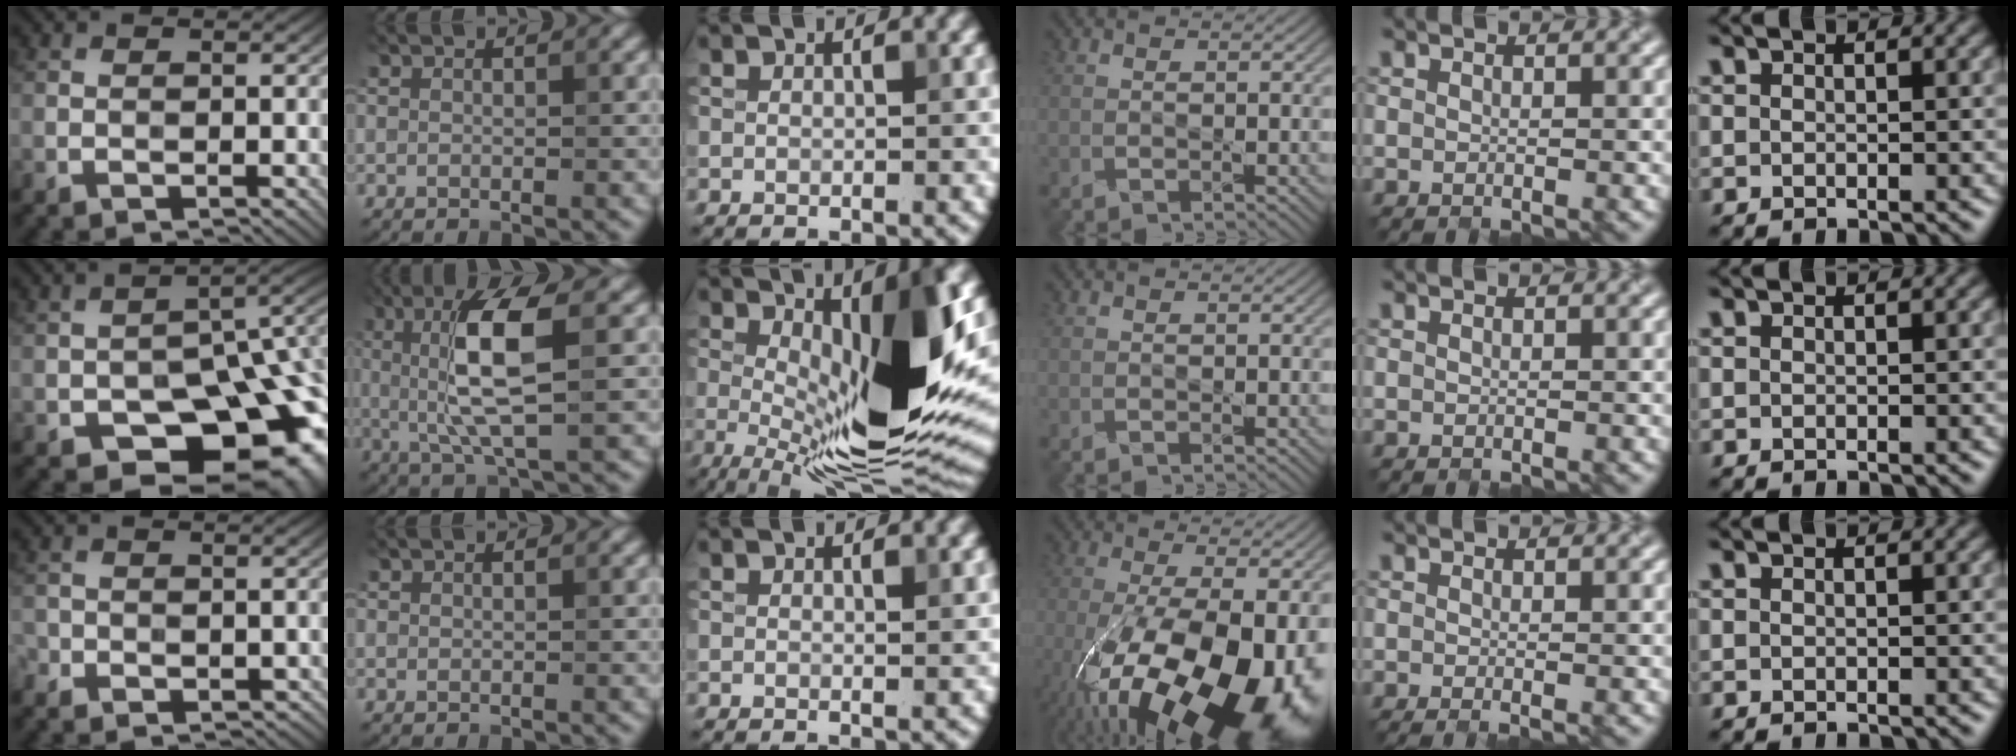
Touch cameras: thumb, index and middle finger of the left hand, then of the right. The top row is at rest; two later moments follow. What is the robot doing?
{"motion": "open", "object": "stapler"}